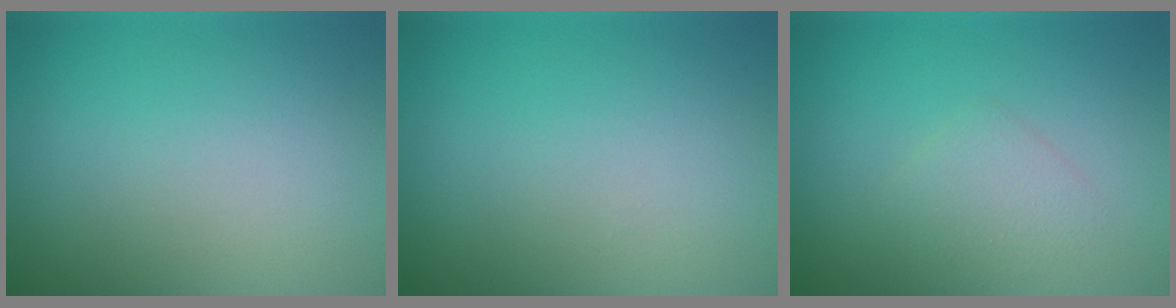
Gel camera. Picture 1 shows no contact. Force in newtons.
{"total": 0.0}
{"total": 1.9, "press": 1.9, "slide": 0.1}